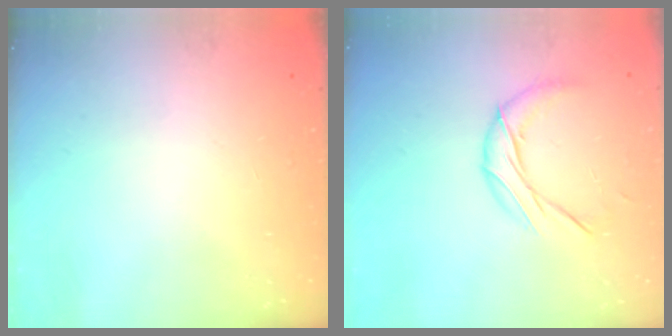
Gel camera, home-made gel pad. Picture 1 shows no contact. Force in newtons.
{"total": 9.2, "press": 9.2, "slide": 0.4}